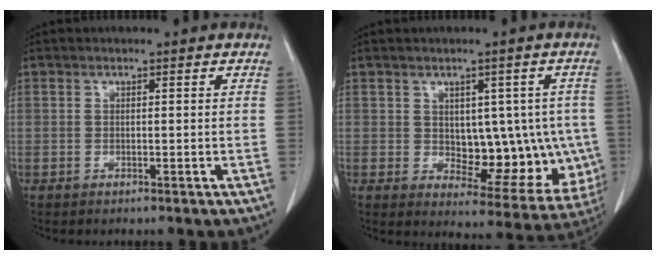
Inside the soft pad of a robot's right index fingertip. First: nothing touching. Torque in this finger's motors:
{"motor_torque": [0.21, 0.19, 0.16, 0.02]}